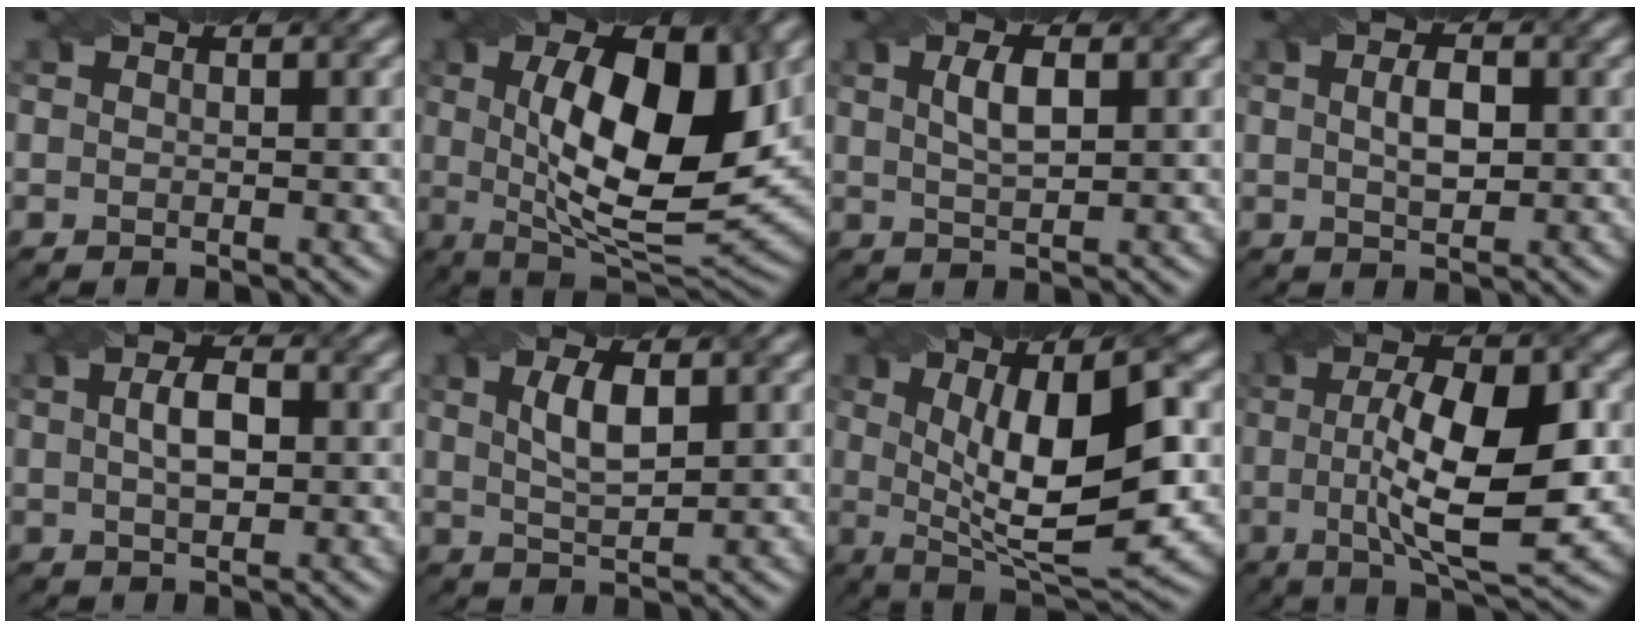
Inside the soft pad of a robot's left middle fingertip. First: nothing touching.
{"total": 12.9, "force": [1.8, 5.2, 11.6], "torque": [-0.178, 0.001, 0.030]}
{"total": 2.8, "force": [0.7, 1.0, 2.5], "torque": [-0.050, 0.006, 0.018]}
{"total": 2.8, "force": [0.3, 1.3, 2.4], "torque": [-0.053, 0.004, 0.009]}
{"total": 3.4, "force": [0.3, 1.6, 3.0], "torque": [-0.062, 0.006, 0.006]}
{"total": 3.4, "force": [1.0, 1.2, 3.0], "torque": [-0.065, 0.004, 0.022]}
{"total": 11.3, "force": [0.8, 3.6, 10.7], "torque": [-0.162, -0.003, 0.016]}
{"total": 10.8, "force": [-0.2, 3.5, 10.2], "torque": [-0.156, 0.003, -0.001]}